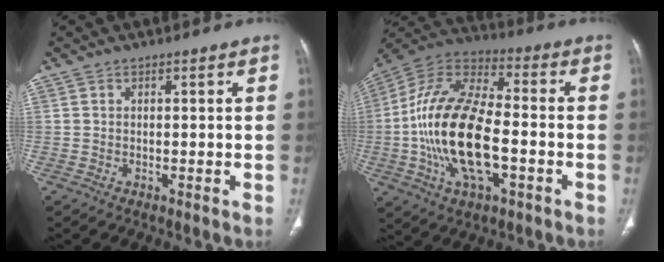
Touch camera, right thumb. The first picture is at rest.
{"total": 21.6, "force": [-3.8, 10.4, 18.6], "torque": [-0.365, 0.027, -0.068]}